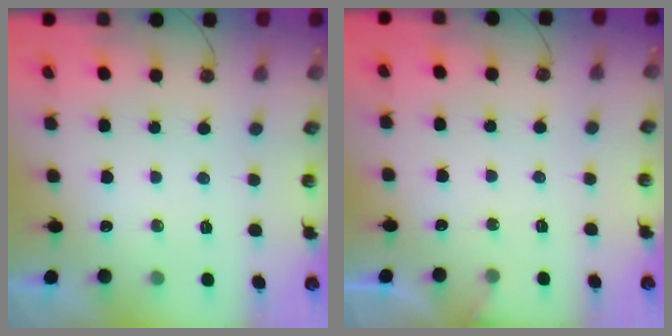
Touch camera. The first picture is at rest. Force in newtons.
{"total": 2.2, "press": 2.2, "slide": 0.1}